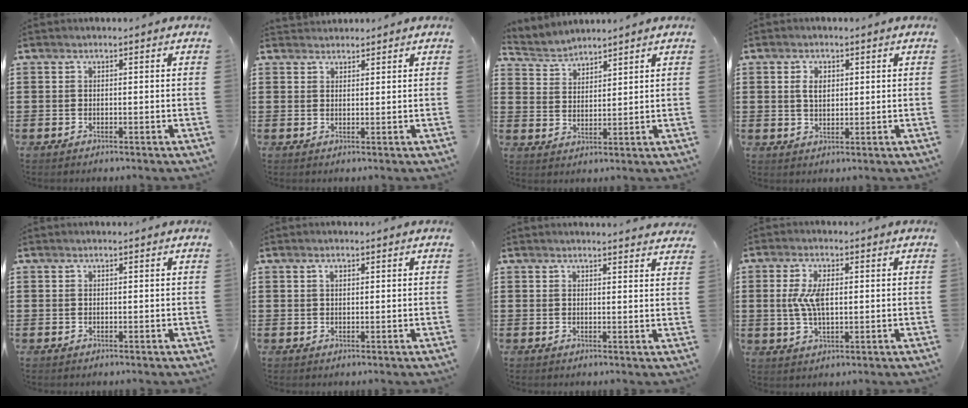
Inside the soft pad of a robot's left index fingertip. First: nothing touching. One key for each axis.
{"total": 1.6, "fx": 1.5, "fy": 0.4, "fz": -0.2, "tx": 0.000, "ty": 0.002, "tz": 0.031}
{"total": 3.2, "fx": 3.1, "fy": 0.8, "fz": -0.2, "tx": -0.010, "ty": -0.010, "tz": 0.058}
{"total": 2.9, "fx": 0.9, "fy": 1.7, "fz": 2.2, "tx": -0.040, "ty": 0.005, "tz": 0.013}
{"total": 0.0}
{"total": 1.0, "fx": 0.5, "fy": 0.4, "fz": 0.7, "tx": -0.015, "ty": 0.004, "tz": 0.009}
{"total": 1.9, "fx": 1.9, "fy": -0.1, "fz": 0.3, "tx": -0.002, "ty": -0.006, "tz": 0.035}
{"total": 6.0, "fx": 0.7, "fy": 2.5, "fz": 5.4, "tx": -0.131, "ty": 0.000, "tz": 0.004}